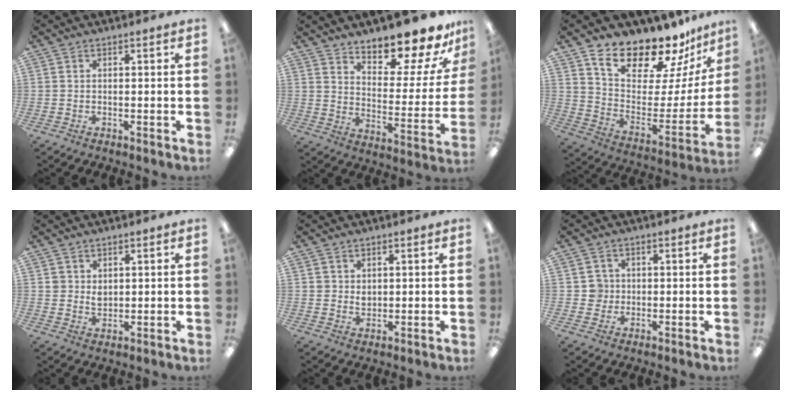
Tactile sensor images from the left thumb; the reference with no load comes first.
{"total": 14.0, "force": [12.9, 3.0, 4.6], "torque": [-0.072, -0.116, 0.217]}
{"total": 17.9, "force": [16.0, 5.8, 5.8], "torque": [-0.107, -0.134, 0.281]}
{"total": 2.8, "force": [1.5, 2.3, 0.7], "torque": [-0.003, -0.002, 0.025]}
{"total": 2.1, "force": [1.1, 1.8, 0.6], "torque": [0.002, -0.003, 0.016]}
{"total": 3.5, "force": [0.3, 3.4, 0.4], "torque": [0.001, 0.000, 0.000]}